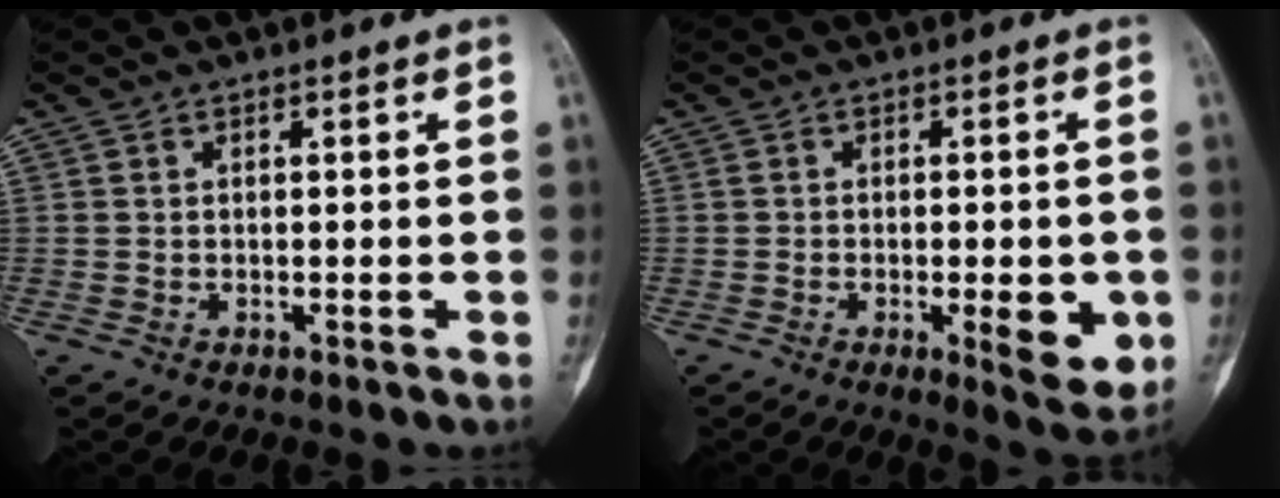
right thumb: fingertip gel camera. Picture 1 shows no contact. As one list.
[{"total": 8.2, "force": [-2.1, 2.9, 7.4], "torque": [-0.086, -0.009, -0.021]}]